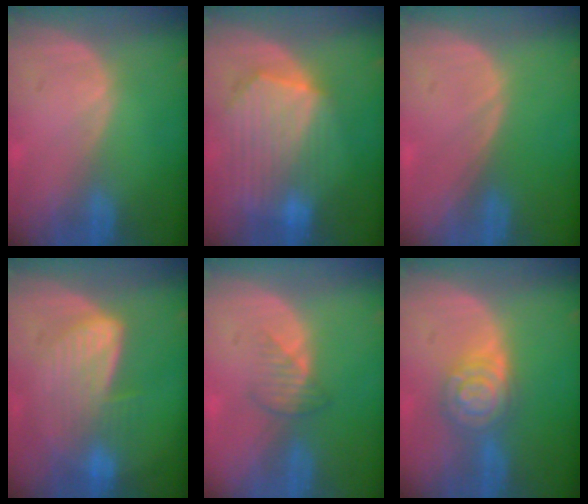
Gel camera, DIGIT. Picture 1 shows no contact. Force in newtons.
{"total": 10.3, "press": 8.9, "slide": 5.1}
{"total": 0.0}
{"total": 6.7, "press": 6.7, "slide": 0.4}
{"total": 2.5, "press": 2.5, "slide": 0.3}
{"total": 6.5, "press": 6.5, "slide": 0.5}